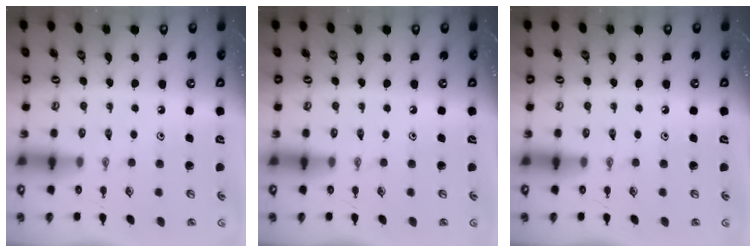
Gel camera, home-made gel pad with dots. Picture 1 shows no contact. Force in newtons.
{"total": 0.0}
{"total": 0.0}